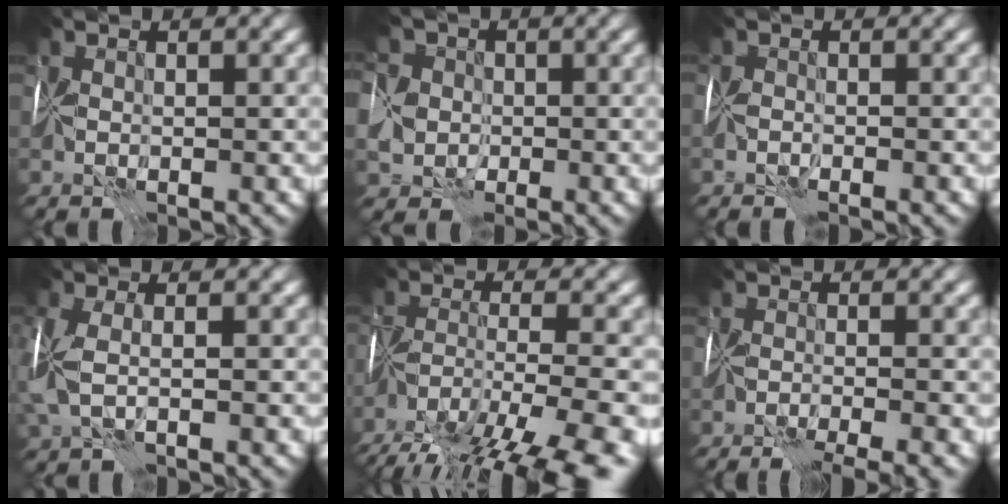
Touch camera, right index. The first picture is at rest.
{"total": 7.9, "force": [-2.4, 6.9, 2.9], "torque": [-0.059, 0.000, -0.075]}
{"total": 1.3, "force": [-1.2, 0.3, 0.5], "torque": [-0.004, 0.000, -0.025]}
{"total": 3.0, "force": [-0.2, 1.5, 2.6], "torque": [-0.071, 0.003, -0.005]}
{"total": 15.0, "force": [-11.7, 4.5, 8.3], "torque": [-0.152, -0.036, -0.158]}
{"total": 6.2, "force": [-4.8, 1.5, 3.8], "torque": [-0.044, -0.015, -0.057]}